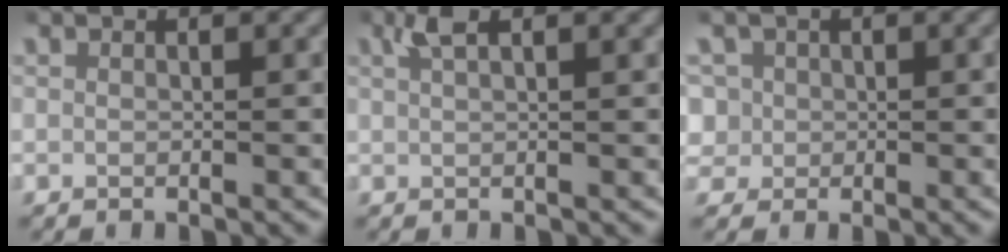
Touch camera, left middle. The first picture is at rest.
{"total": 2.5, "force": [1.6, 0.4, 1.9], "torque": [-0.032, 0.013, 0.026]}
{"total": 5.2, "force": [0.3, 4.9, 1.7], "torque": [-0.055, -0.015, 0.008]}